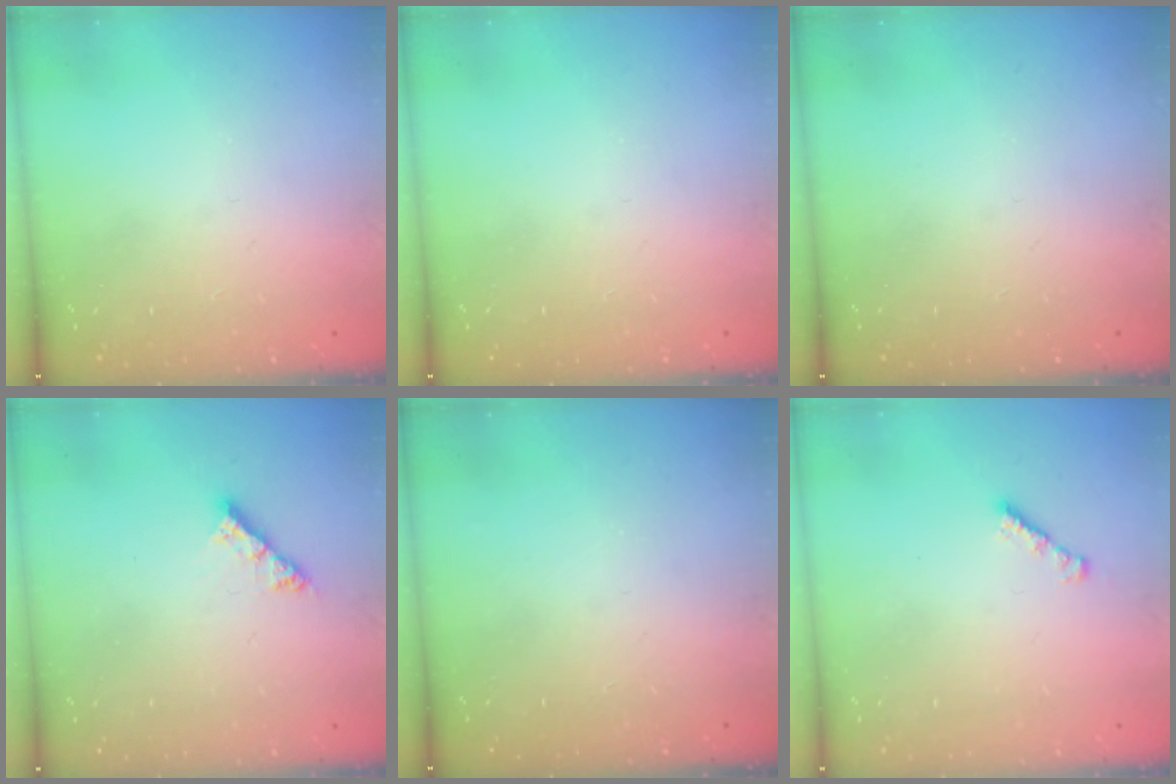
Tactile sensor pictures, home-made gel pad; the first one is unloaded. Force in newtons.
{"total": 0.0}
{"total": 0.0}
{"total": 5.3, "press": 5.3, "slide": 0.6}
{"total": 0.0}
{"total": 1.9, "press": 1.9, "slide": 0.5}